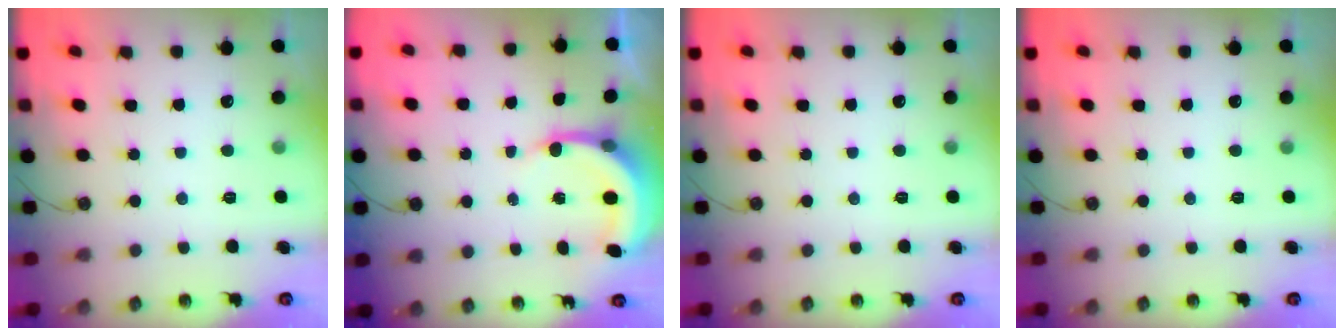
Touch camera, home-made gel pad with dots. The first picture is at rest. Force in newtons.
{"total": 5.9, "press": 5.9, "slide": 0.8}
{"total": 0.0}
{"total": 0.0}